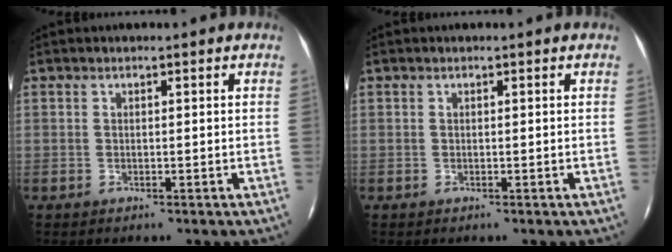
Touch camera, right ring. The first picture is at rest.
{"total": 0.0}